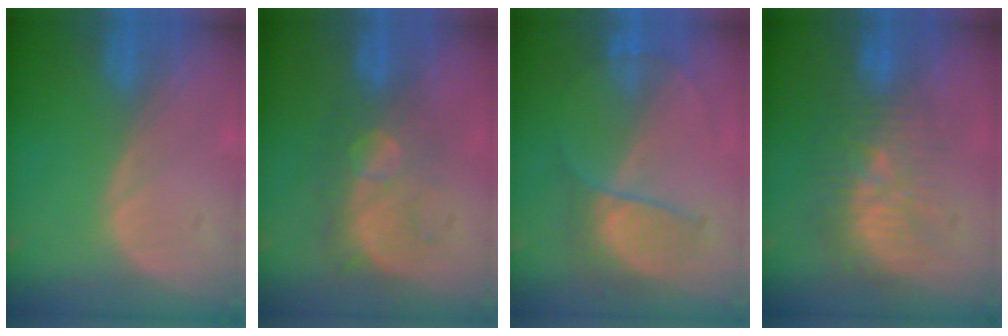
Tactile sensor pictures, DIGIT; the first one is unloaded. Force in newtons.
{"total": 8.6, "press": 7.5, "slide": 4.2}
{"total": 5.8, "press": 5.7, "slide": 1.4}
{"total": 9.9, "press": 9.0, "slide": 4.2}